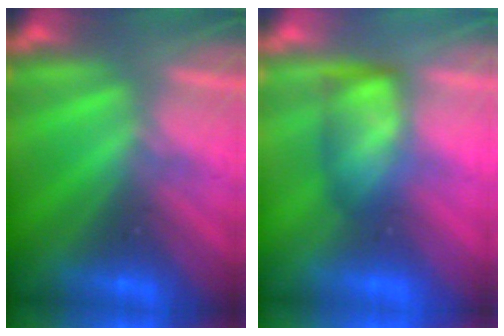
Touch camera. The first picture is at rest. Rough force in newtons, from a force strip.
{"total": 4.7}